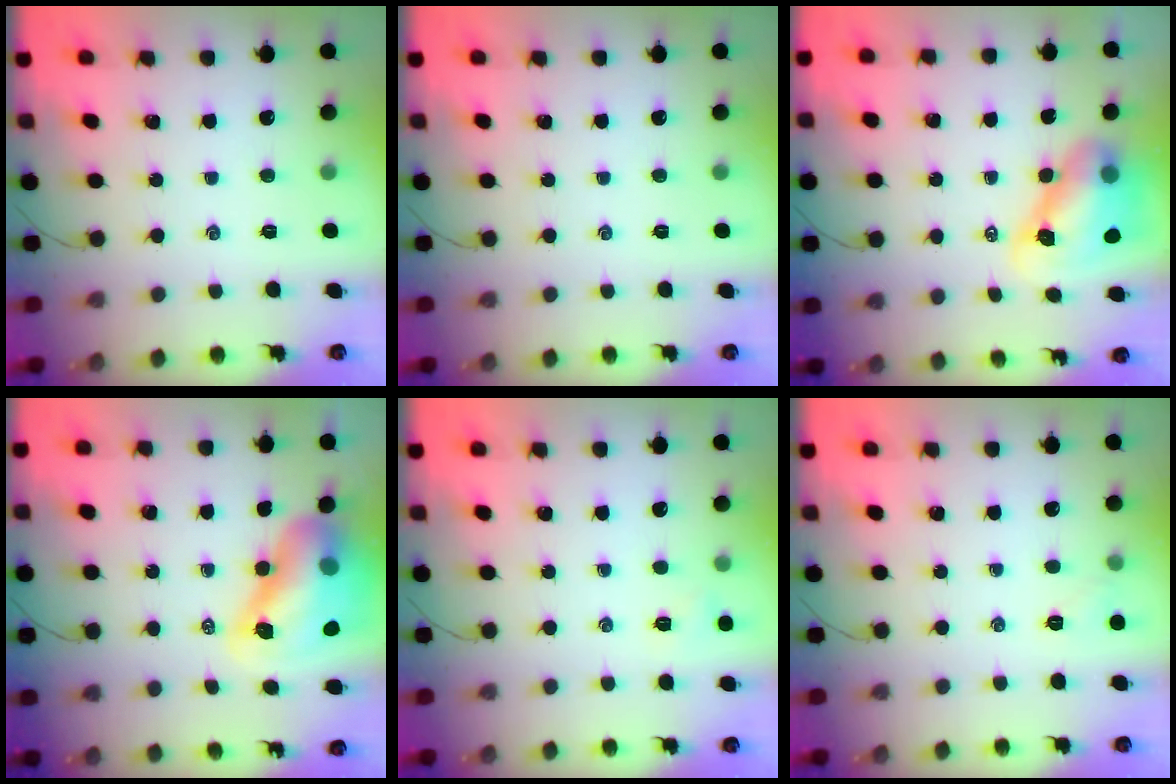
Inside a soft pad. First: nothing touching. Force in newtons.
{"total": 0.0}
{"total": 9.3, "press": 8.9, "slide": 3.0}
{"total": 15.4, "press": 14.8, "slide": 4.5}
{"total": 4.5, "press": 4.4, "slide": 1.0}
{"total": 4.6, "press": 4.4, "slide": 1.3}